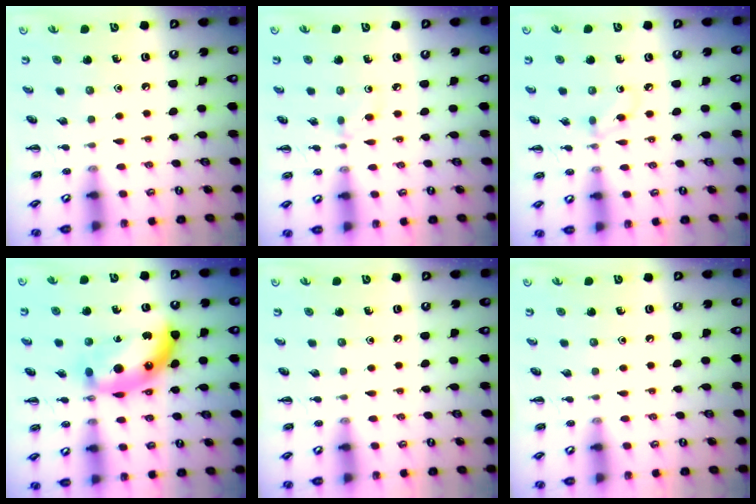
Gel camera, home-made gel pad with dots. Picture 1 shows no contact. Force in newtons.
{"total": 4.0, "press": 3.7, "slide": 1.4}
{"total": 5.1, "press": 4.8, "slide": 1.8}
{"total": 15.6, "press": 15.6, "slide": 0.5}
{"total": 0.0}
{"total": 0.0}